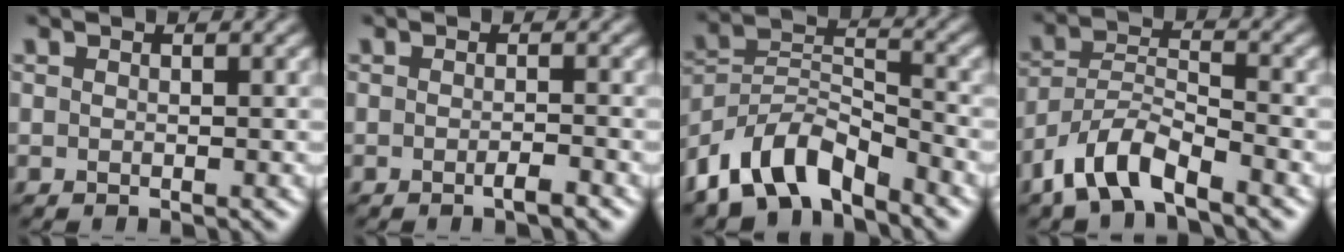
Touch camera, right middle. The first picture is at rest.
{"total": 1.4, "force": [-0.7, 0.2, 1.2], "torque": [-0.018, 0.001, -0.014]}
{"total": 7.7, "force": [-5.7, 3.4, 3.8], "torque": [-0.064, 0.002, -0.118]}
{"total": 5.6, "force": [-4.1, 1.9, 3.4], "torque": [-0.064, 0.002, -0.086]}